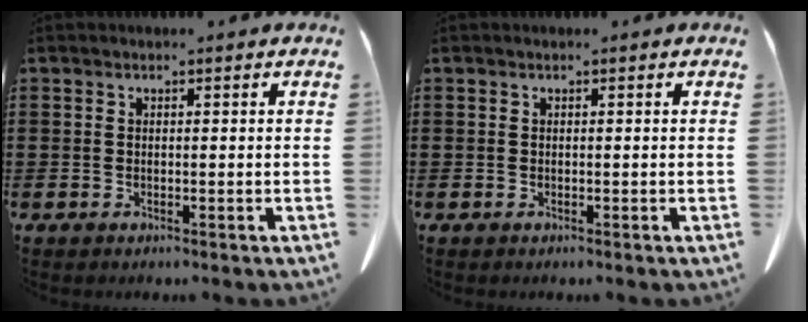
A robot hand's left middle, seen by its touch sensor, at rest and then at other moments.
{"total": 0.0}